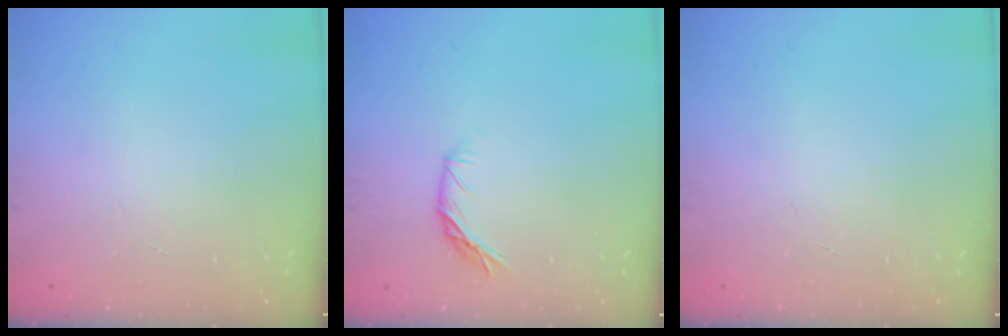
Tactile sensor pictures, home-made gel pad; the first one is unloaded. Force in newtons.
{"total": 6.4, "press": 6.4, "slide": 0.9}
{"total": 0.0}